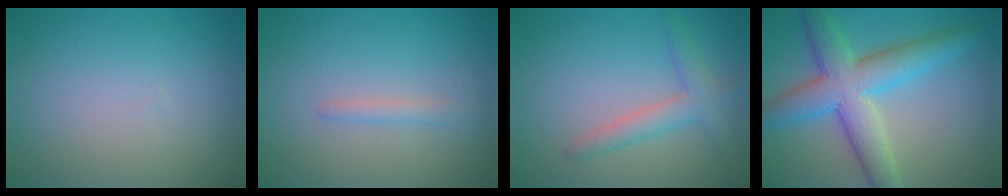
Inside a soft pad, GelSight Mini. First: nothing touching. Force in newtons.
{"total": 1.3, "press": 1.3, "slide": 0.1}
{"total": 2.7, "press": 2.7, "slide": 0.3}
{"total": 7.5, "press": 7.5, "slide": 0.3}